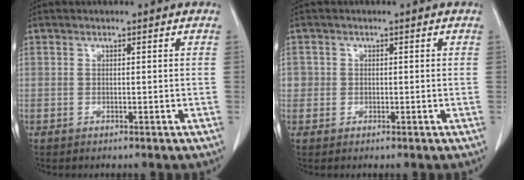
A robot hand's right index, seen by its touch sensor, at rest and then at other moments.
{"total": 1.6, "force": [-0.1, 1.5, 0.1], "torque": [0.007, 0.005, -0.003]}